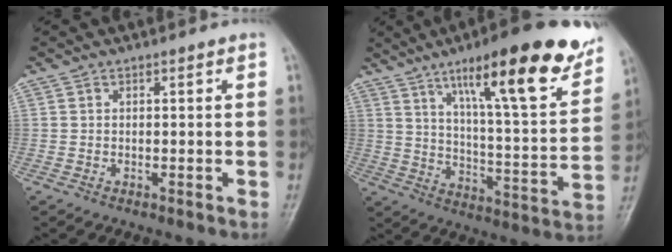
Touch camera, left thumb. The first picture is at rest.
{"total": 24.0, "force": [14.5, 4.7, 18.5], "torque": [-0.245, -0.049, 0.224]}